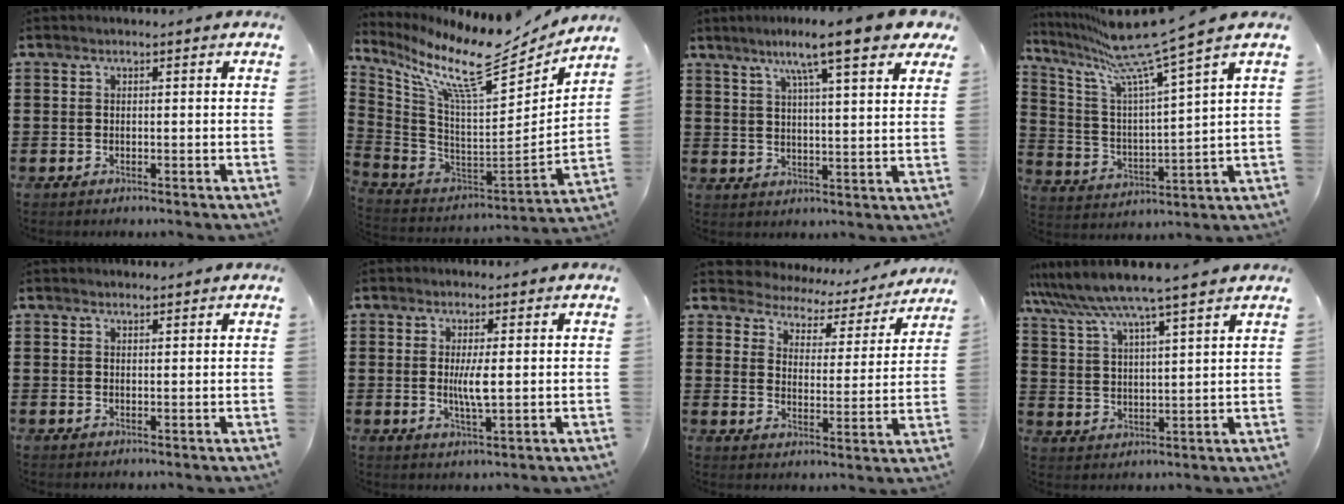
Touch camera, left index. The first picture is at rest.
{"total": 13.7, "force": [10.7, 2.0, 8.4], "torque": [-0.189, -0.081, 0.178]}
{"total": 10.2, "force": [7.2, 0.9, 7.2], "torque": [-0.137, -0.020, 0.115]}
{"total": 11.4, "force": [9.0, -0.5, 7.0], "torque": [-0.168, -0.050, 0.149]}
{"total": 0.9, "force": [0.9, 0.2, 0.0], "torque": [-0.003, 0.000, 0.018]}
{"total": 4.2, "force": [0.3, 0.7, 4.2], "torque": [-0.078, -0.002, 0.004]}
{"total": 3.4, "force": [3.3, 0.8, -0.2], "torque": [-0.023, -0.027, 0.048]}
{"total": 6.4, "force": [5.7, -0.5, 2.8], "torque": [-0.077, -0.034, 0.095]}